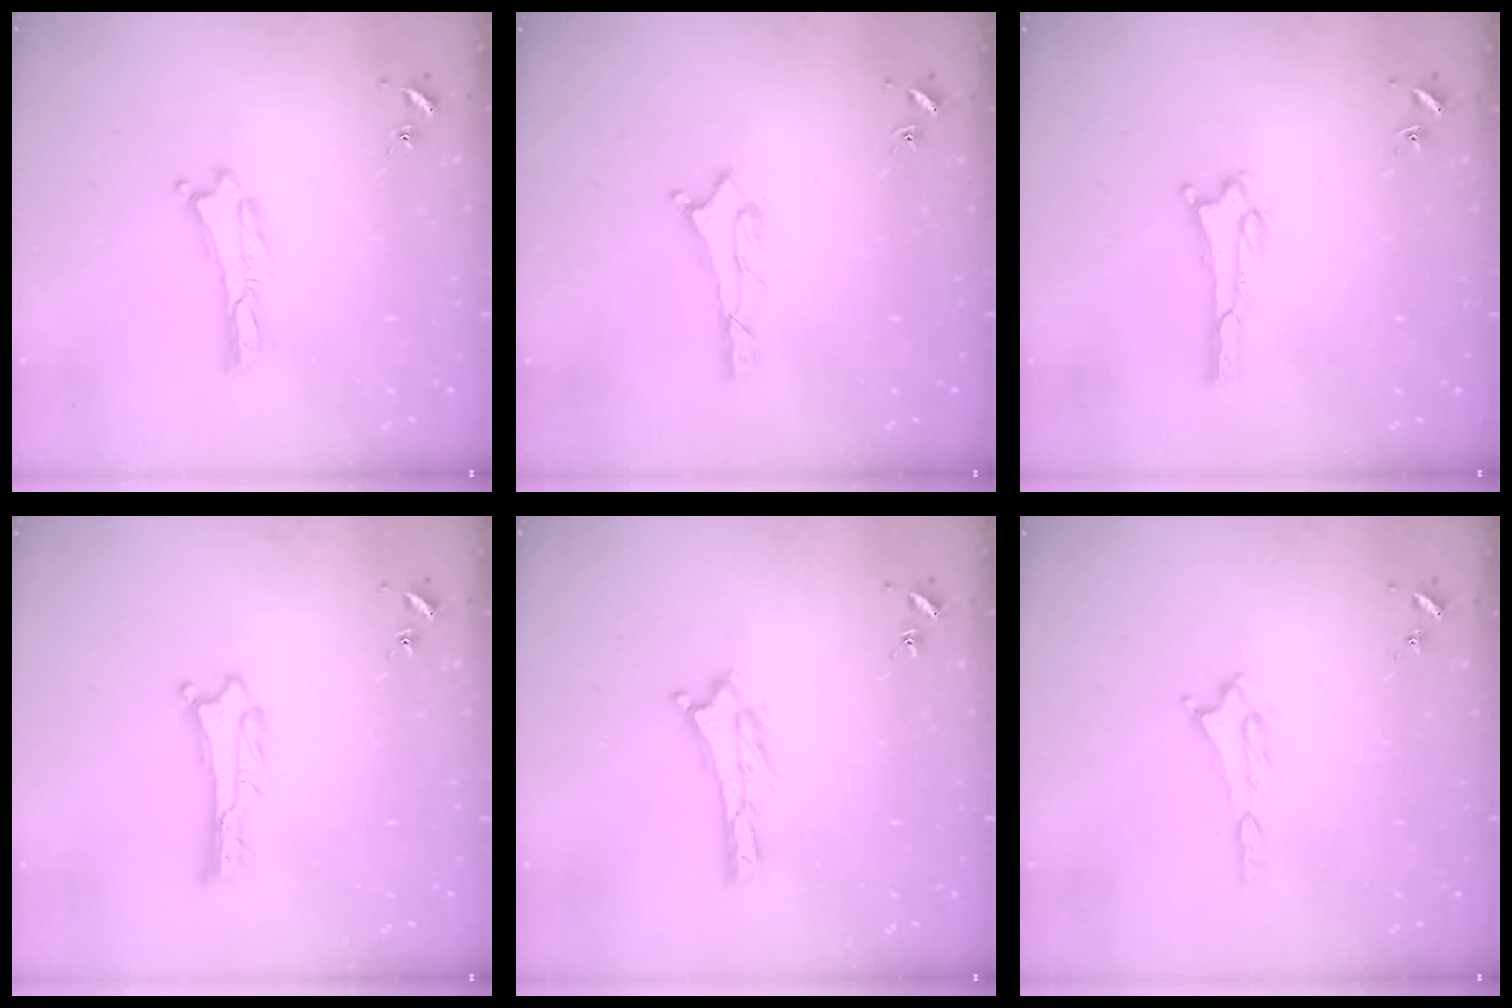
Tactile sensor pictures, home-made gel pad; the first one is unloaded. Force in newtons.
{"total": 0.7, "press": 0.7, "slide": 0.2}
{"total": 1.1, "press": 1.0, "slide": 0.1}
{"total": 1.3, "press": 1.3, "slide": 0.0}
{"total": 0.0}
{"total": 1.2, "press": 1.2, "slide": 0.2}